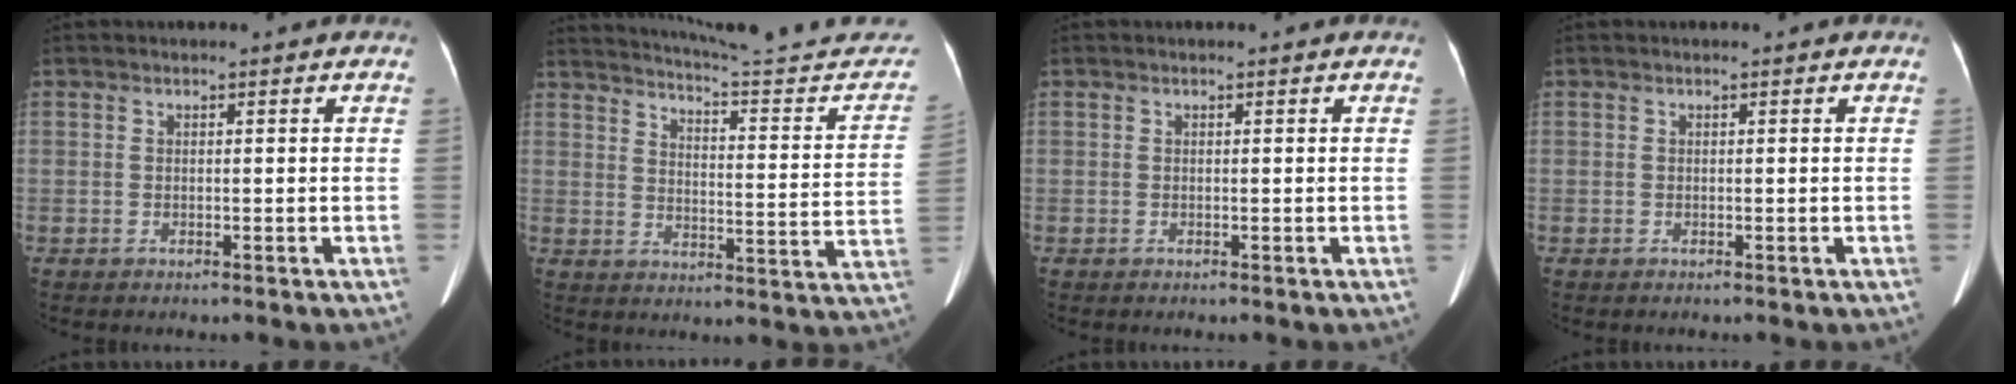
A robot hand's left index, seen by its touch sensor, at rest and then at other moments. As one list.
[{"total": 23.5, "force": [22.2, 0.9, 7.8], "torque": [-0.104, -0.079, 0.274]}, {"total": 0.0}, {"total": 0.0}]